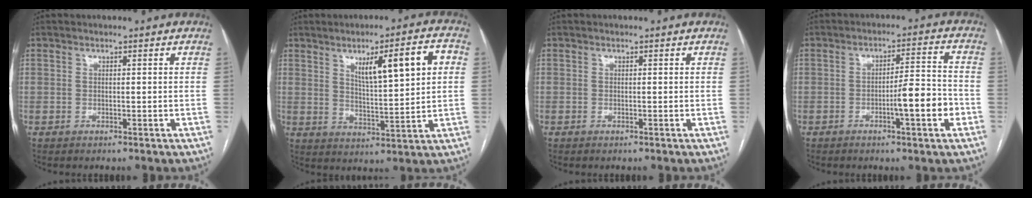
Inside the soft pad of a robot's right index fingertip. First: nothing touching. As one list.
[{"total": 10.9, "force": [3.6, 1.2, 10.3], "torque": [-0.158, 0.009, 0.058]}, {"total": 0.0}, {"total": 7.3, "force": [-2.6, 0.6, 6.8], "torque": [-0.103, 0.010, -0.036]}]